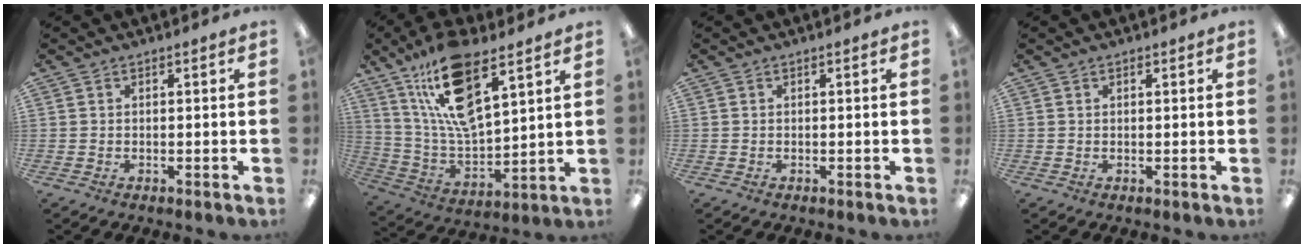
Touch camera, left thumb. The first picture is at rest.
{"total": 18.0, "force": [11.4, 6.7, 12.3], "torque": [-0.252, -0.053, 0.197]}
{"total": 0.0}
{"total": 0.6, "force": [0.4, 0.4, 0.2], "torque": [0.004, 0.000, 0.005]}